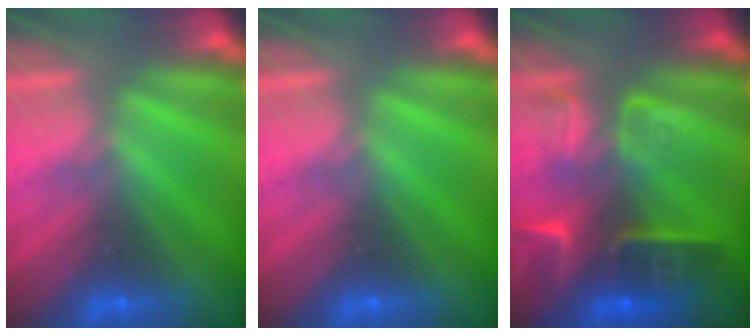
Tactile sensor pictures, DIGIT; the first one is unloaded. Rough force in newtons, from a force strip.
{"total": 0.0}
{"total": 6.2}